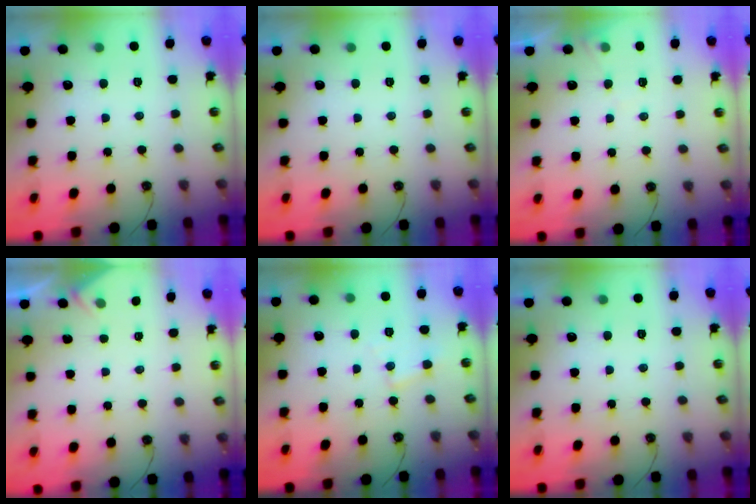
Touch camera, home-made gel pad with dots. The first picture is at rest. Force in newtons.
{"total": 0.0}
{"total": 6.2, "press": 6.2, "slide": 0.8}
{"total": 1.8, "press": 1.8, "slide": 0.4}
{"total": 6.2, "press": 6.2, "slide": 0.2}
{"total": 0.0}